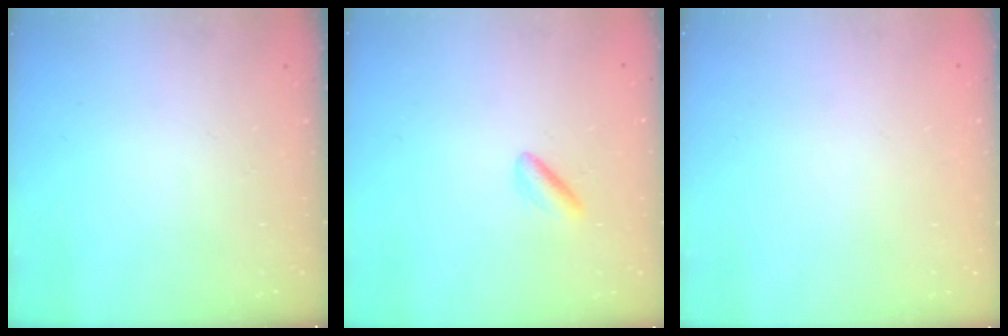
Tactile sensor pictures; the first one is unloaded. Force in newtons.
{"total": 2.4, "press": 2.2, "slide": 0.8}
{"total": 2.0, "press": 2.0, "slide": 0.1}